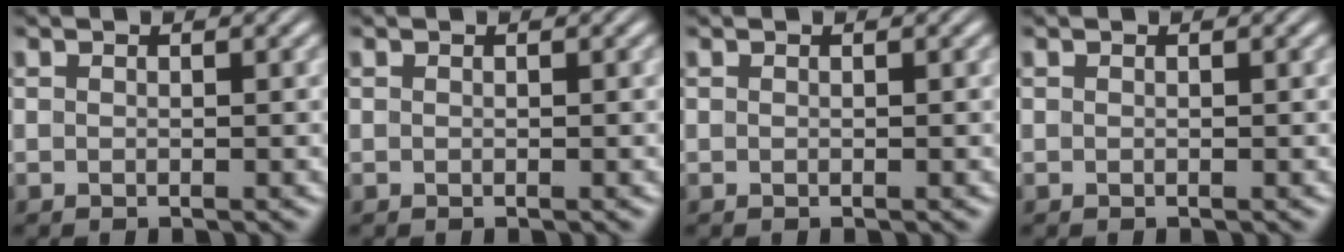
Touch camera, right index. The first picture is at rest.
{"total": 0.0}
{"total": 0.0}
{"total": 0.0}